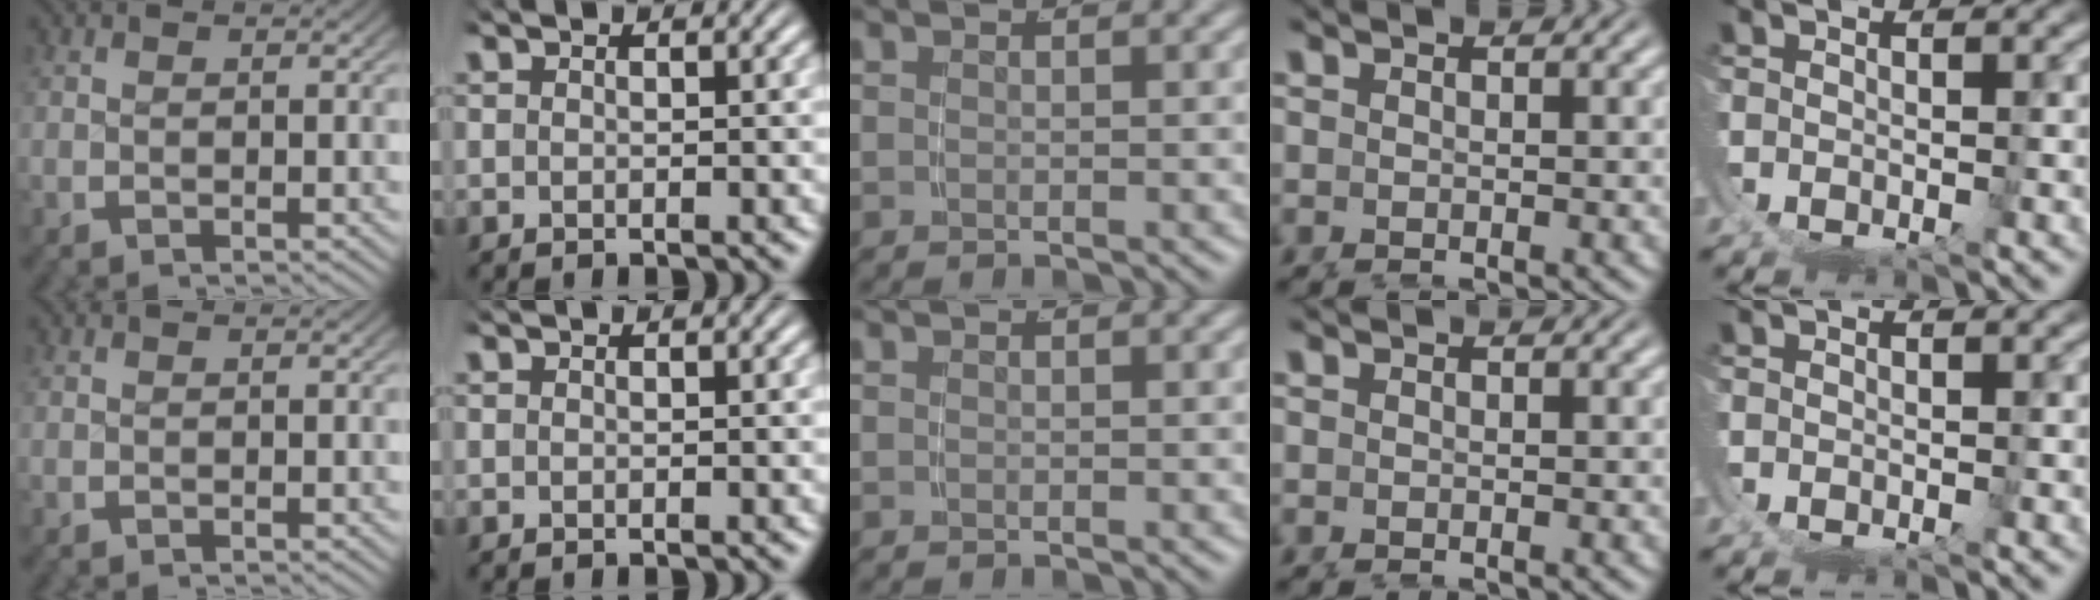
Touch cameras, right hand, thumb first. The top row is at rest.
{}